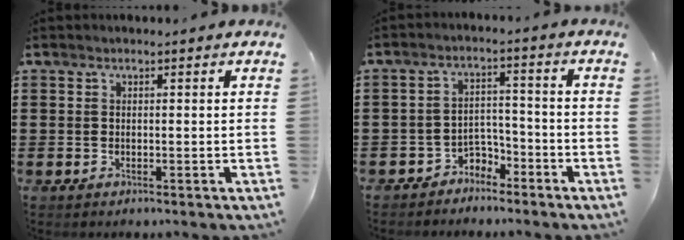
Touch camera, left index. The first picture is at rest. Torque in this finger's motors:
{"motor_torque": [-0.13, 0.03, 0.00, -0.01]}